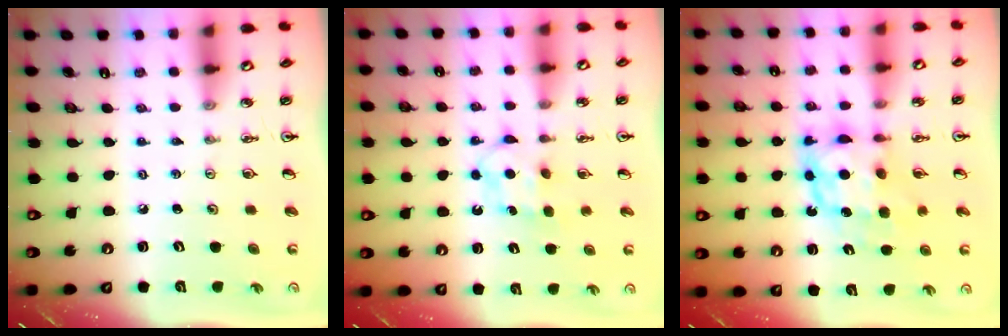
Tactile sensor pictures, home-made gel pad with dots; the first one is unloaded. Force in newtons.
{"total": 6.3, "press": 6.3, "slide": 0.6}
{"total": 9.0, "press": 9.0, "slide": 1.0}